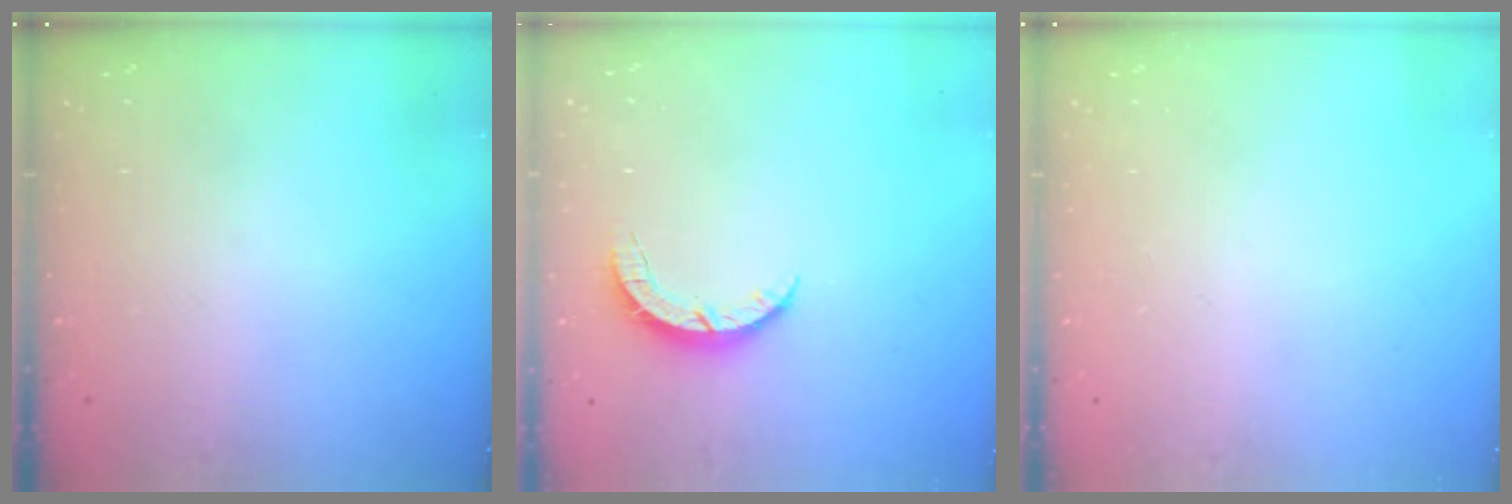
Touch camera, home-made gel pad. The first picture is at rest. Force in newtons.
{"total": 3.6, "press": 3.6, "slide": 0.4}
{"total": 0.0}